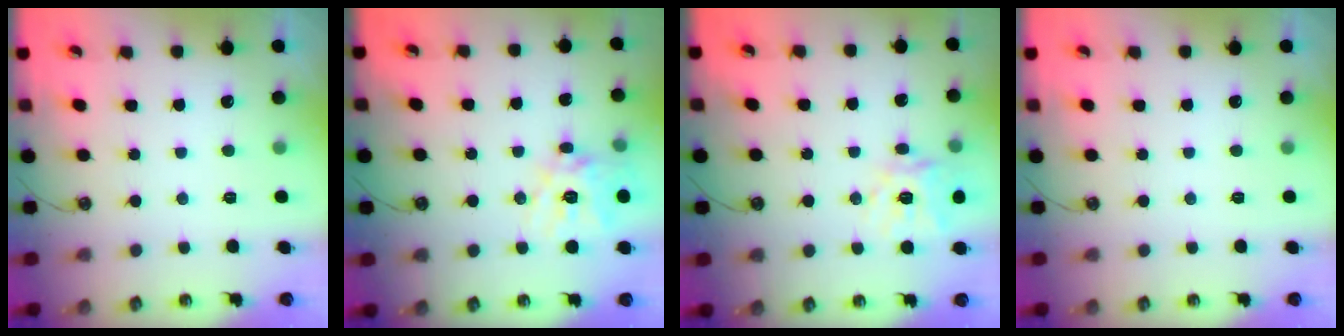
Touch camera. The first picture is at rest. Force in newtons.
{"total": 14.9, "press": 14.8, "slide": 1.9}
{"total": 15.2, "press": 15.0, "slide": 1.9}
{"total": 0.0}